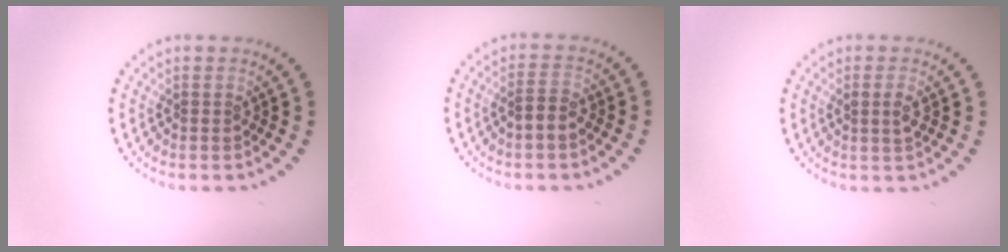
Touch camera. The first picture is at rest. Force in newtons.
{"total": 1.8, "press": 1.7, "slide": 0.6}
{"total": 1.5, "press": 1.5, "slide": 0.3}